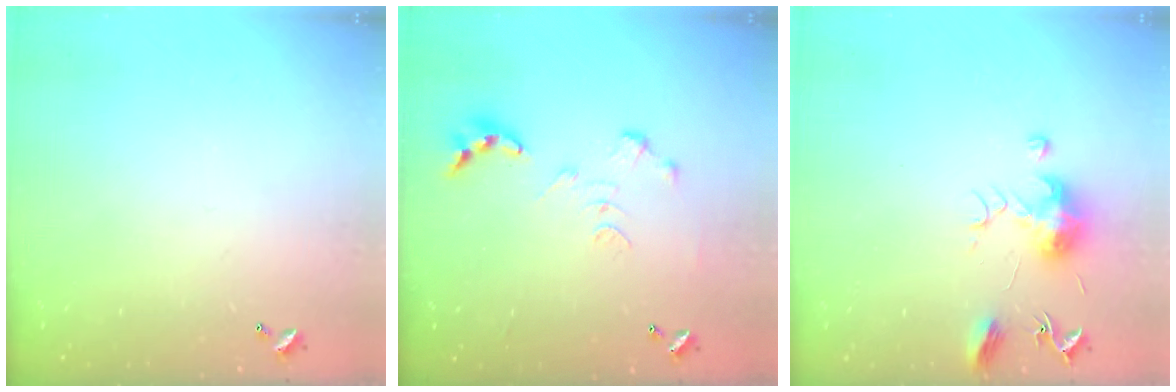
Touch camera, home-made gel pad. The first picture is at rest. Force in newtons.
{"total": 0.0}
{"total": 9.7, "press": 9.7, "slide": 0.3}